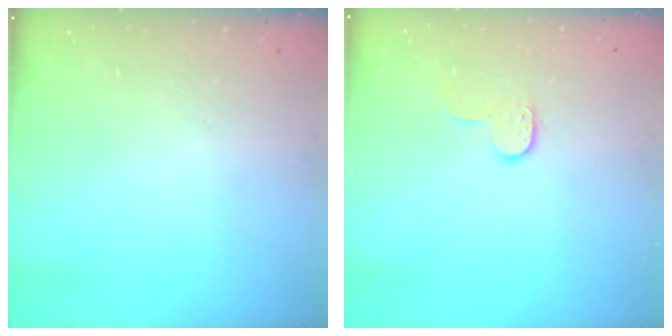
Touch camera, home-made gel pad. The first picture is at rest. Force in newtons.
{"total": 5.9, "press": 5.9, "slide": 0.5}